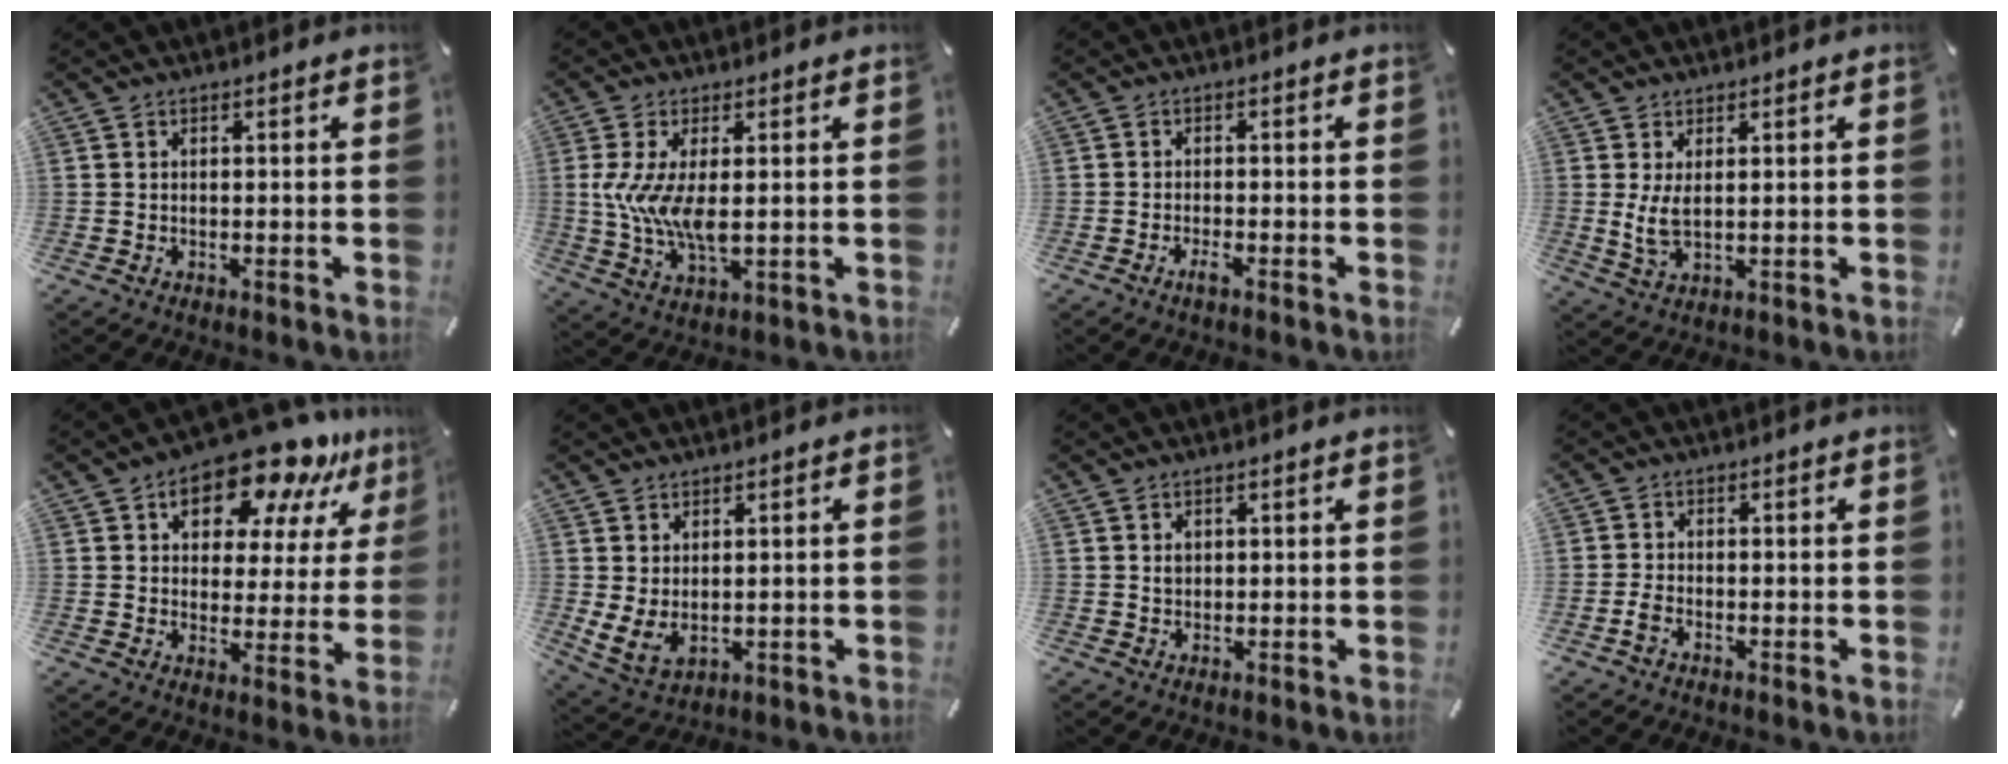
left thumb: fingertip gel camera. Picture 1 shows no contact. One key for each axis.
{"total": 9.8, "fx": 0.8, "fy": 4.1, "fz": 8.9, "tx": -0.195, "ty": -0.014, "tz": 0.010}
{"total": 1.7, "fx": -1.3, "fy": 0.2, "fz": 1.1, "tx": -0.019, "ty": 0.003, "tz": -0.023}
{"total": 5.0, "fx": 1.2, "fy": 2.2, "fz": 4.3, "tx": -0.103, "ty": -0.005, "tz": 0.019}
{"total": 15.4, "fx": 11.3, "fy": 7.1, "fz": 7.5, "tx": -0.114, "ty": -0.075, "tz": 0.193}
{"total": 4.7, "fx": 1.4, "fy": 3.5, "fz": 2.8, "tx": -0.064, "ty": -0.014, "tz": 0.027}
{"total": 1.4, "fx": 0.6, "fy": 1.2, "fz": 0.5, "tx": -0.003, "ty": -0.001, "tz": 0.009}
{"total": 2.0, "fx": -0.9, "fy": 1.6, "fz": 0.9, "tx": -0.015, "ty": 0.006, "tz": -0.017}